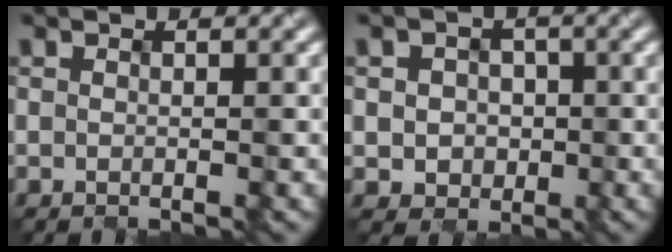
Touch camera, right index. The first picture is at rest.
{"total": 3.1, "force": [-0.4, 2.7, 1.3], "torque": [-0.021, 0.002, -0.014]}